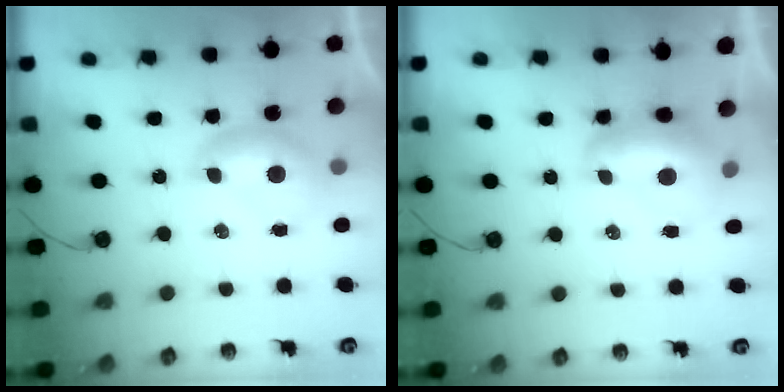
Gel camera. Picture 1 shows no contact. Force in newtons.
{"total": 2.2, "press": 2.1, "slide": 0.8}